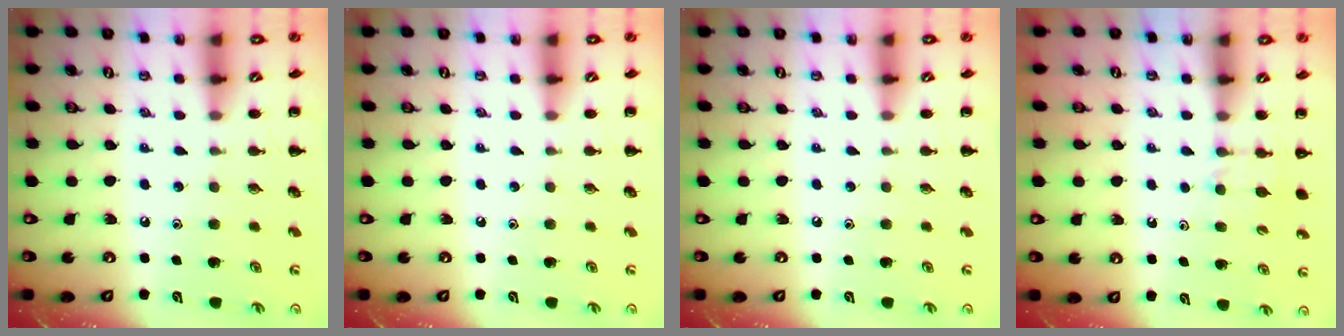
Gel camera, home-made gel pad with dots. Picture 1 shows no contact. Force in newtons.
{"total": 0.0}
{"total": 0.0}
{"total": 4.4, "press": 4.1, "slide": 1.5}